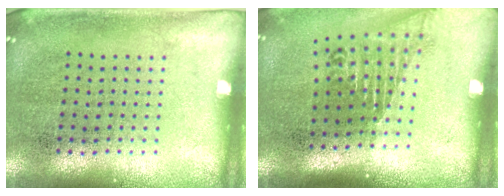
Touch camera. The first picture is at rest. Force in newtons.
{"total": 1.7, "press": 1.3, "slide": 1.1}